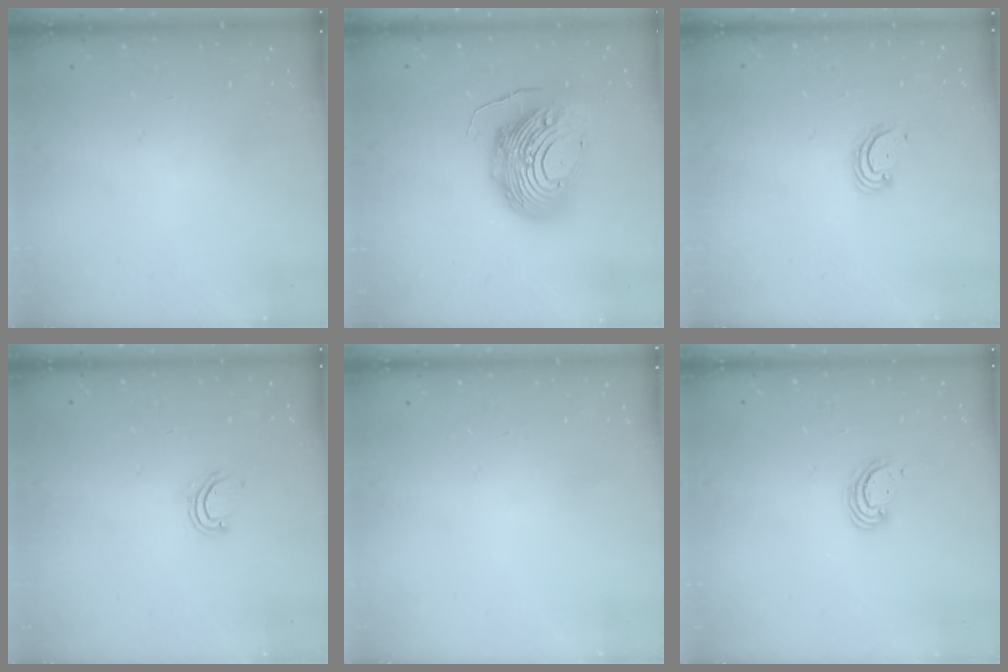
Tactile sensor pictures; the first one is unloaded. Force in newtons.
{"total": 18.1, "press": 18.0, "slide": 1.6}
{"total": 2.8, "press": 2.8, "slide": 0.2}
{"total": 3.9, "press": 3.9, "slide": 0.4}
{"total": 0.0}
{"total": 2.5, "press": 2.5, "slide": 0.2}